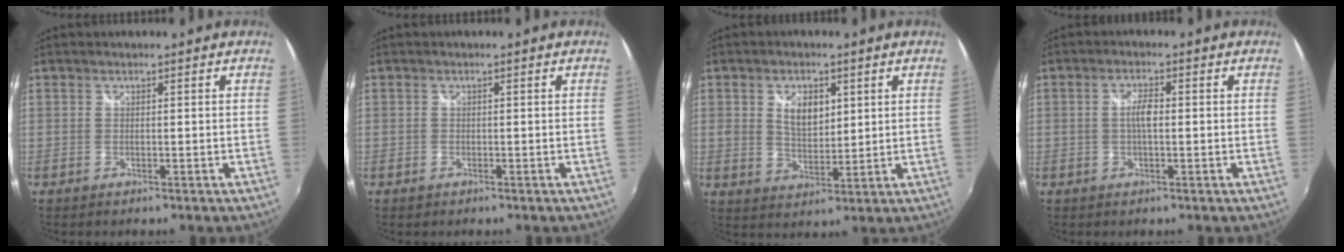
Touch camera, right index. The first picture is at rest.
{"total": 0.9, "force": [-0.5, 0.7, 0.2], "torque": [-0.004, -0.003, -0.009]}
{"total": 6.4, "force": [2.1, 3.8, 4.7], "torque": [-0.081, 0.002, 0.040]}
{"total": 3.0, "force": [-0.1, 1.0, 2.8], "torque": [-0.053, 0.004, -0.004]}